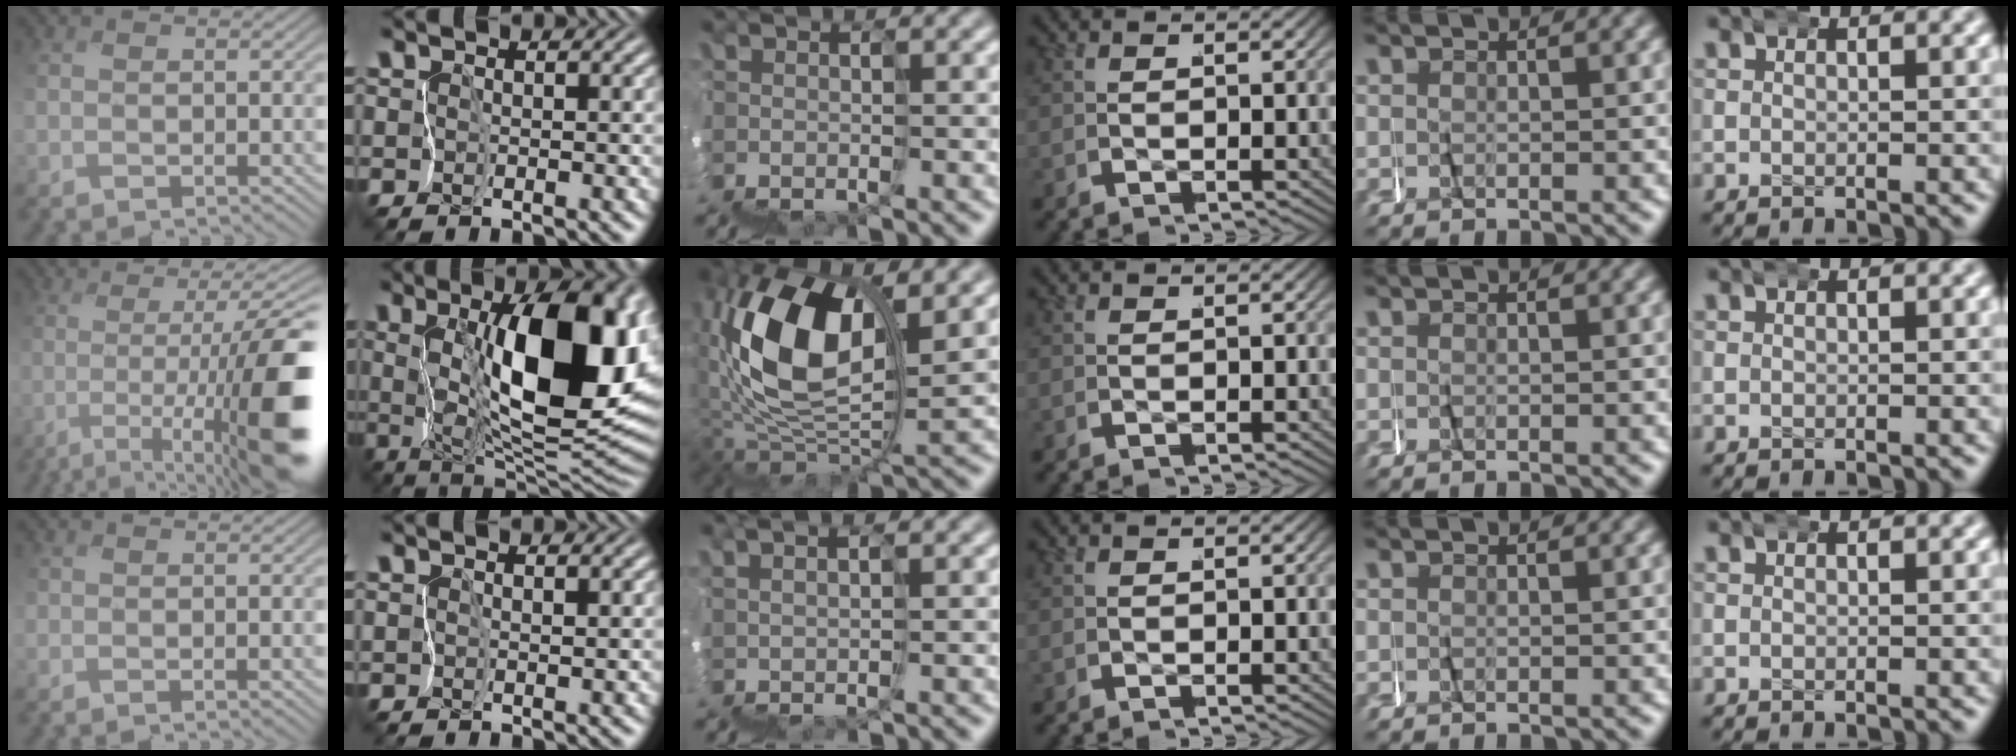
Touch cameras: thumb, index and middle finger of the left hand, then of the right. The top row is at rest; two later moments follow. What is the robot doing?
{"motion": "wrap", "object": "felt sheet"}